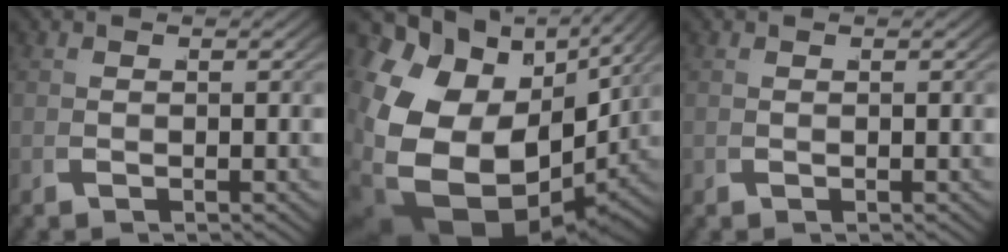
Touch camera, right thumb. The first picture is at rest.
{"total": 20.1, "force": [-1.2, 13.9, 14.4], "torque": [-0.312, -0.068, 0.021]}
{"total": 0.0}